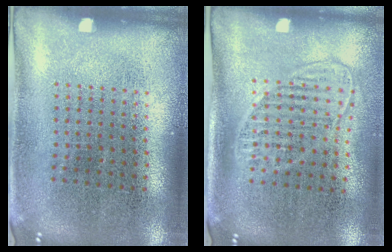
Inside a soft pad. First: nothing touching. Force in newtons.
{"total": 1.4, "press": 1.1, "slide": 0.7}